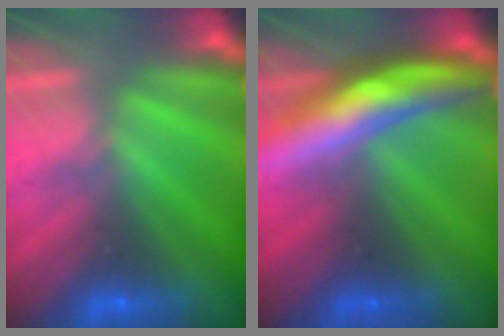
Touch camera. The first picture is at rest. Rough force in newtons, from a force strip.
{"total": 7.5}